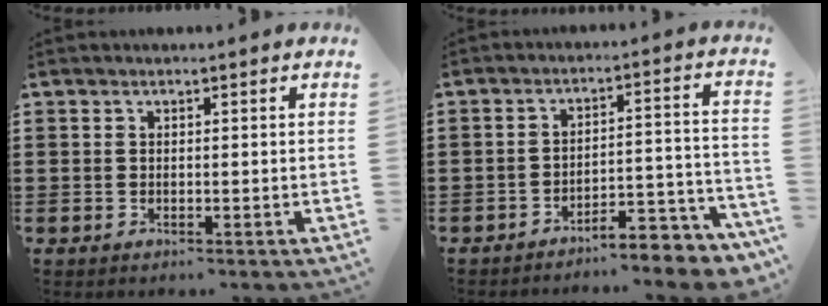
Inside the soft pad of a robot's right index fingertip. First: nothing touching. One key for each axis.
{"total": 5.7, "fx": -5.4, "fy": 0.6, "fz": 1.9, "tx": -0.028, "ty": 0.002, "tz": -0.106}